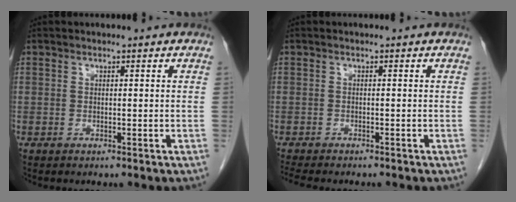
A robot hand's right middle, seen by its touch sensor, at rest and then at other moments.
{"total": 6.4, "force": [-5.5, 1.3, 2.8], "torque": [-0.041, -0.010, -0.082]}